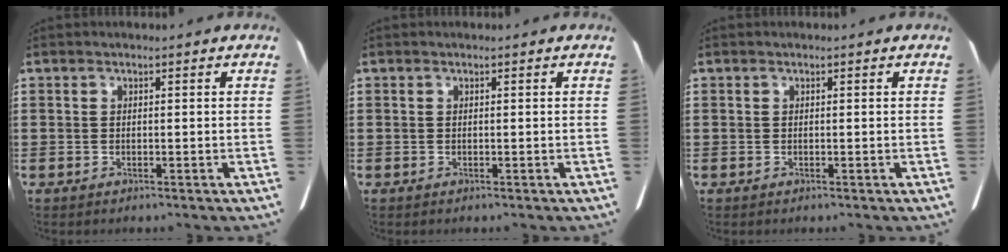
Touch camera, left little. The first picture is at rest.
{"total": 0.0}
{"total": 0.0}